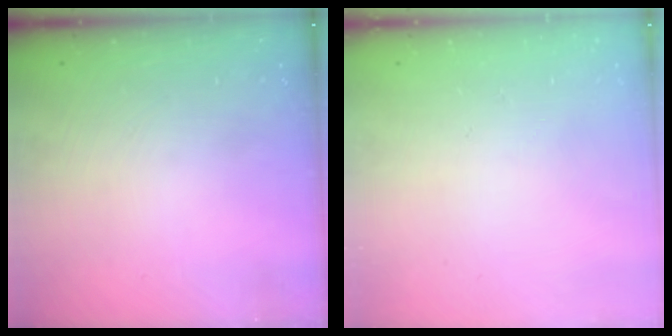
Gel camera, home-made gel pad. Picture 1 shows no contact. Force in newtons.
{"total": 0.0}